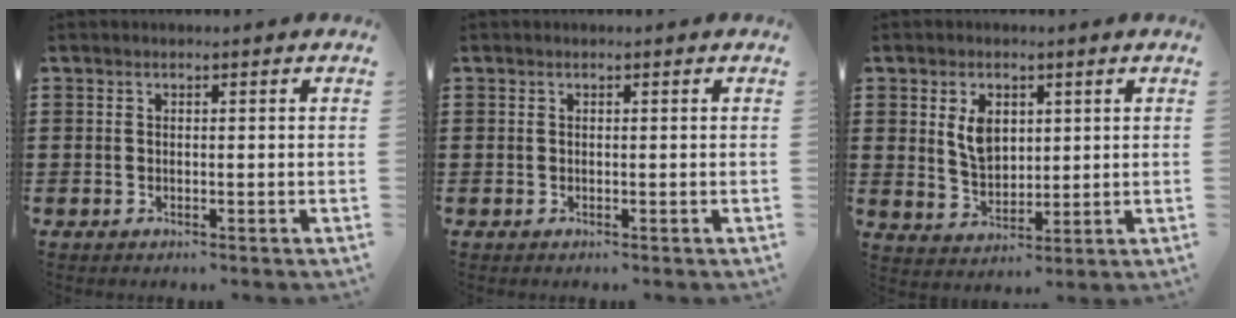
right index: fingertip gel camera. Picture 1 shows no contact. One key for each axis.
{"total": 0.0}
{"total": 5.5, "fx": 1.8, "fy": 3.6, "fz": 3.7, "tx": -0.077, "ty": 0.009, "tz": 0.031}